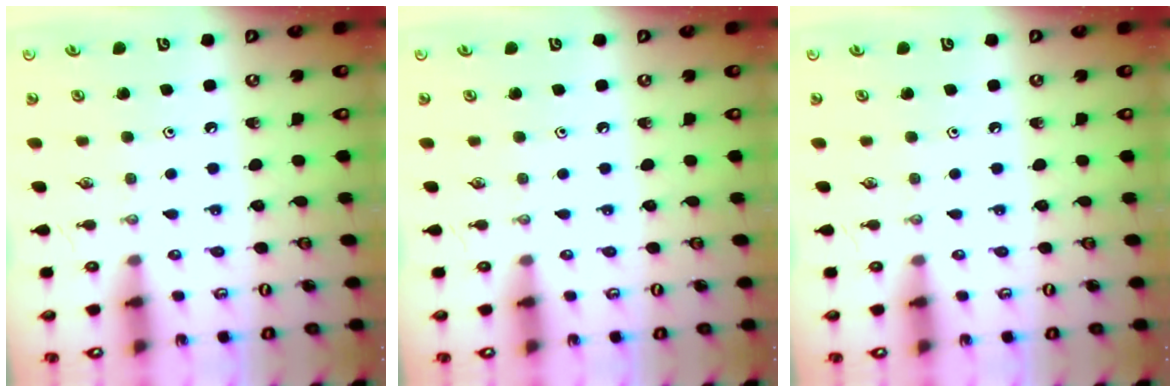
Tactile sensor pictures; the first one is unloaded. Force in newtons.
{"total": 0.0}
{"total": 0.0}